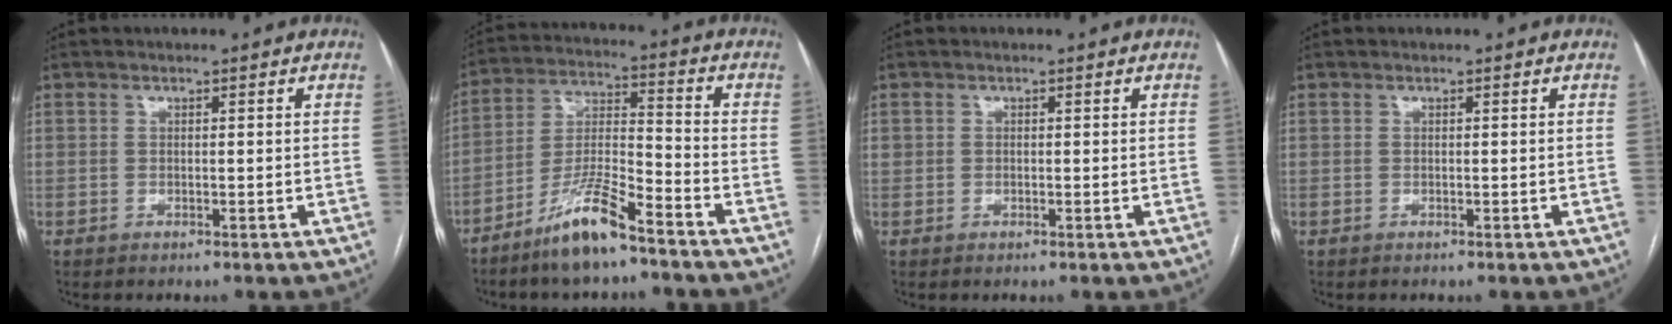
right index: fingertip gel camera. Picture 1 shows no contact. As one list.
[{"total": 10.4, "force": [-7.6, 1.2, 6.9], "torque": [-0.140, -0.013, -0.149]}, {"total": 0.7, "force": [0.2, 0.7, 0.2], "torque": [0.002, 0.009, 0.003]}, {"total": 0.0}]